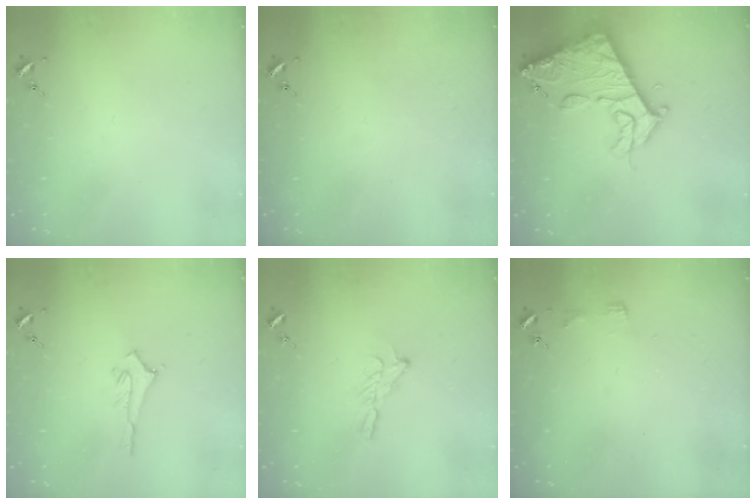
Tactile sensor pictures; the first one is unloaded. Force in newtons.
{"total": 0.0}
{"total": 15.7, "press": 15.6, "slide": 1.7}
{"total": 2.9, "press": 2.9, "slide": 0.3}
{"total": 6.4, "press": 6.4, "slide": 0.4}
{"total": 3.4, "press": 3.3, "slide": 0.4}